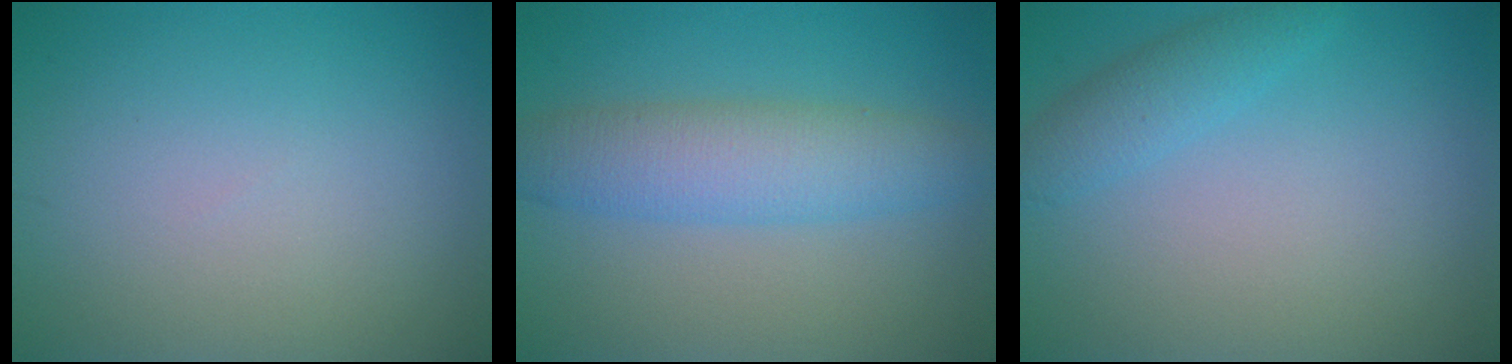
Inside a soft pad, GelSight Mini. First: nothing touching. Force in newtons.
{"total": 5.1, "press": 5.1, "slide": 0.2}
{"total": 2.3, "press": 2.3, "slide": 0.1}